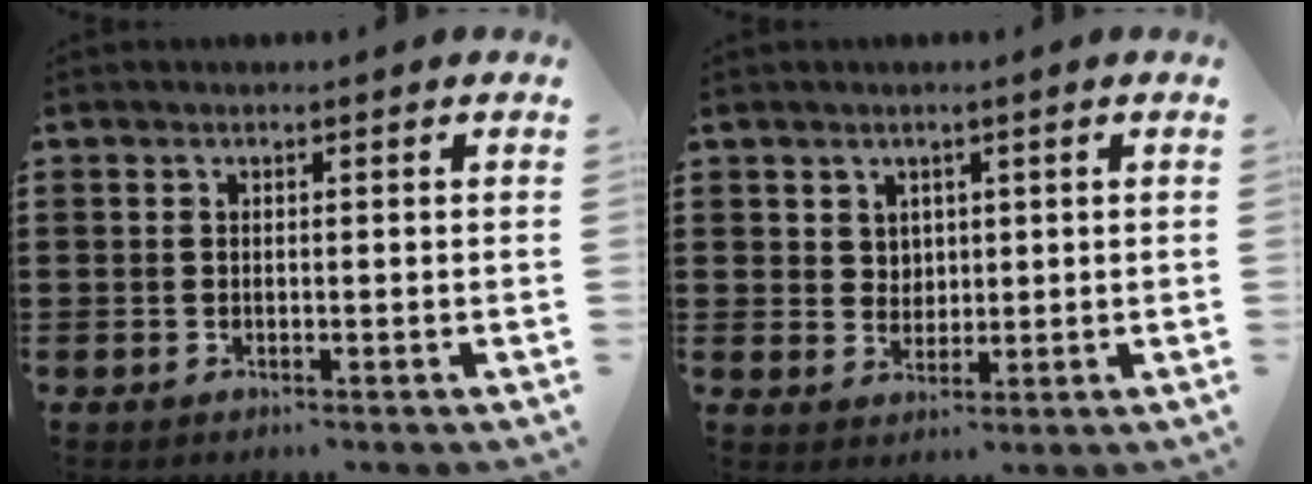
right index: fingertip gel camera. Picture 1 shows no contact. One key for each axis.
{"total": 3.1, "fx": 1.7, "fy": 2.6, "fz": 0.3, "tx": -0.018, "ty": 0.011, "tz": 0.032}